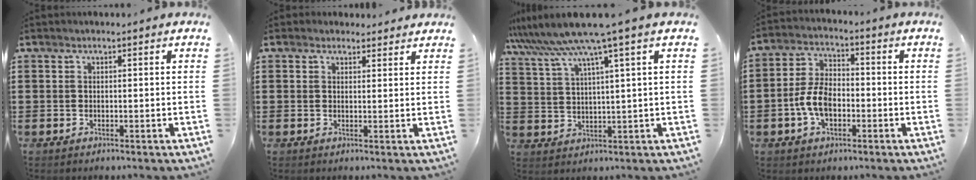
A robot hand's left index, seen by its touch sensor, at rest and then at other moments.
{"total": 2.1, "force": [1.8, 1.0, 0.2], "torque": [0.000, 0.001, 0.034]}
{"total": 7.6, "force": [5.5, -0.7, 5.1], "torque": [-0.117, -0.032, 0.094]}
{"total": 7.0, "force": [-2.0, 3.9, 5.5], "torque": [-0.128, 0.002, -0.043]}